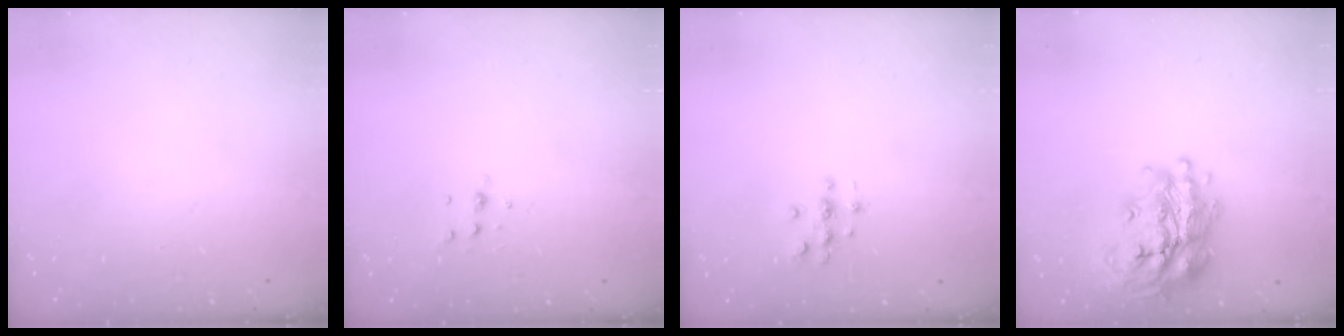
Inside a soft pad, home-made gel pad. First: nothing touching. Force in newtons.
{"total": 4.5, "press": 4.3, "slide": 1.3}
{"total": 3.0, "press": 3.0, "slide": 0.3}
{"total": 21.0, "press": 20.9, "slide": 1.5}